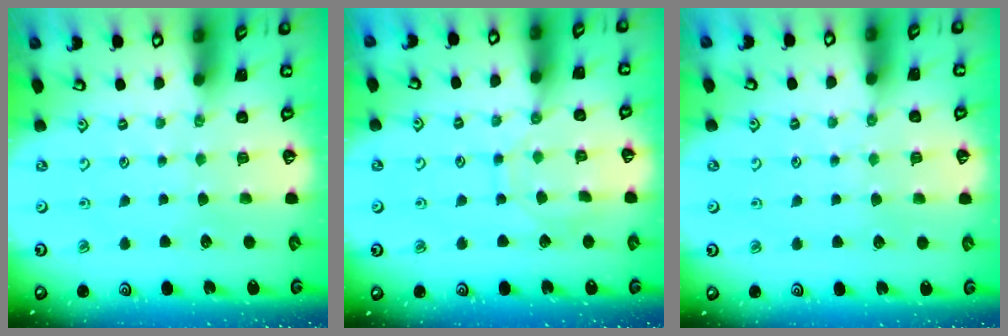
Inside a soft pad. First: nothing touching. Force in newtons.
{"total": 8.6, "press": 8.5, "slide": 0.8}
{"total": 4.3, "press": 4.3, "slide": 0.6}